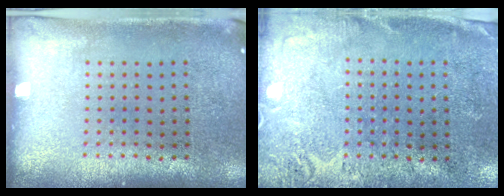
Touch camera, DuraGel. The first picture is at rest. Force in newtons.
{"total": 2.7, "press": 2.4, "slide": 1.2}